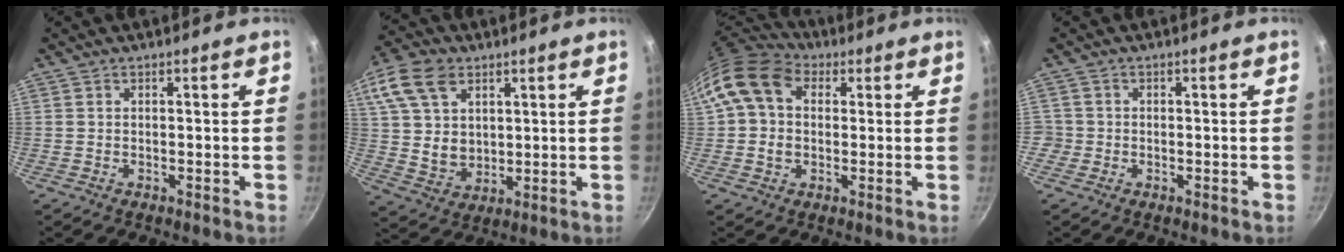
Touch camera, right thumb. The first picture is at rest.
{"total": 17.6, "force": [7.7, 12.6, 9.7], "torque": [-0.199, 0.000, 0.154]}
{"total": 12.9, "force": [2.9, 9.8, 7.9], "torque": [-0.142, 0.019, 0.036]}
{"total": 1.8, "force": [-0.6, 1.7, 0.1], "torque": [0.008, 0.011, -0.009]}